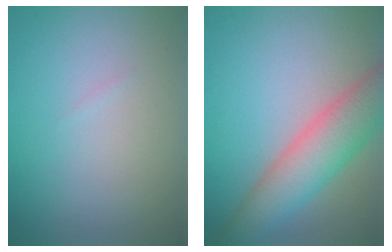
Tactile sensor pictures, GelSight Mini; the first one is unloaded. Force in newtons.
{"total": 6.4, "press": 6.4, "slide": 0.2}